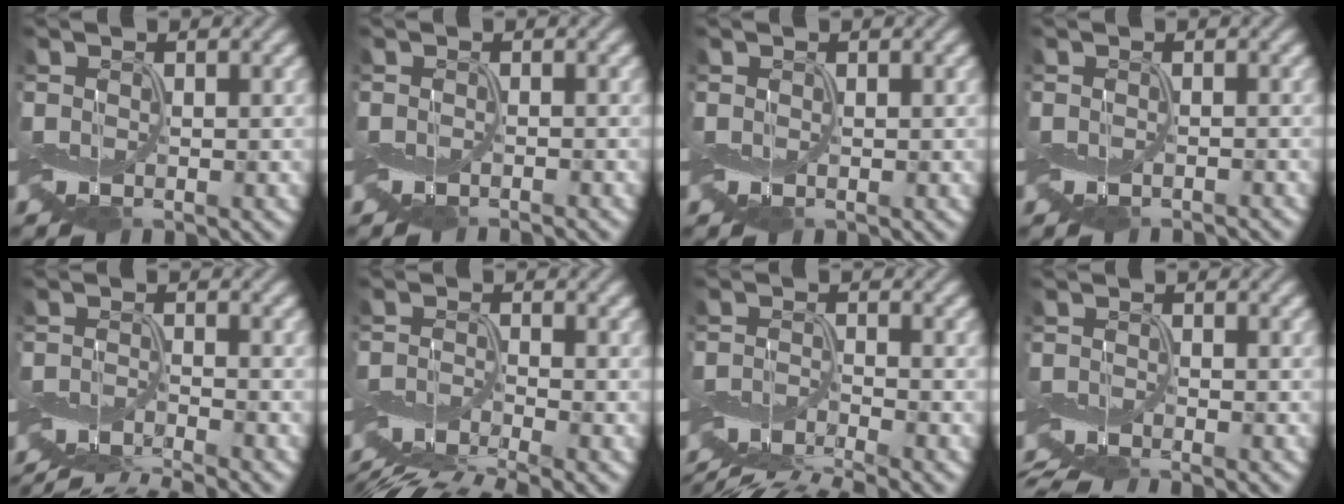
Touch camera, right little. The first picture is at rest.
{"total": 1.4, "force": [-1.3, 0.0, 0.6], "torque": [-0.003, -0.007, -0.024]}
{"total": 0.0}
{"total": 0.8, "force": [-0.8, 0.1, 0.4], "torque": [-0.003, -0.006, -0.013]}
{"total": 4.9, "force": [-4.7, 0.1, 1.5], "torque": [-0.016, -0.010, -0.096]}
{"total": 6.1, "force": [-5.7, 0.5, 2.3], "torque": [-0.035, -0.012, -0.113]}
{"total": 5.5, "force": [-5.1, 0.2, 1.8], "torque": [-0.020, -0.009, -0.104]}
{"total": 3.3, "force": [-2.8, 0.4, 1.7], "torque": [-0.031, -0.012, -0.061]}